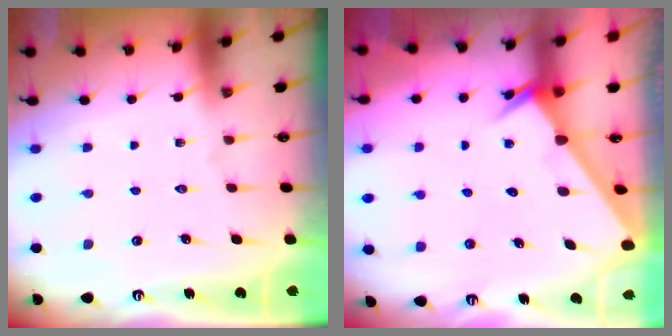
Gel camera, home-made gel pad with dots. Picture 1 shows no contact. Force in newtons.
{"total": 2.7, "press": 2.7, "slide": 0.3}